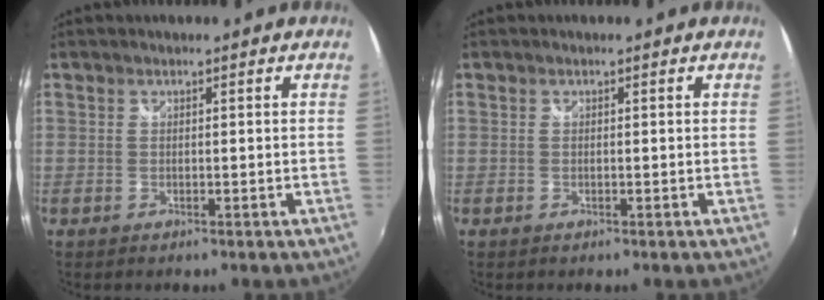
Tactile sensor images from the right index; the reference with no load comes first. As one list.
[{"total": 0.0}]